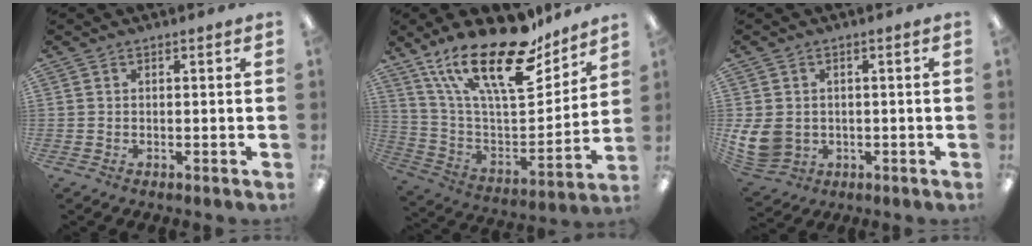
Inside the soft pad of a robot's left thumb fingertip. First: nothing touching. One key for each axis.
{"total": 25.9, "fx": 17.2, "fy": 9.7, "fz": 16.8, "tx": -0.293, "ty": -0.097, "tz": 0.299}
{"total": 8.1, "fx": 0.0, "fy": 6.9, "fz": 4.1, "tx": -0.100, "ty": 0.005, "tz": 0.004}